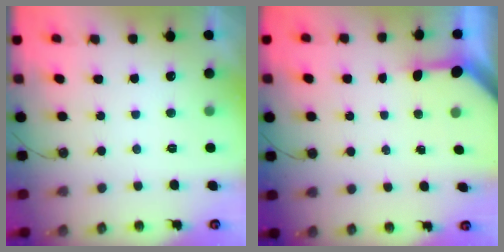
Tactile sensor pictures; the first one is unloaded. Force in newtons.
{"total": 3.2, "press": 3.2, "slide": 0.4}